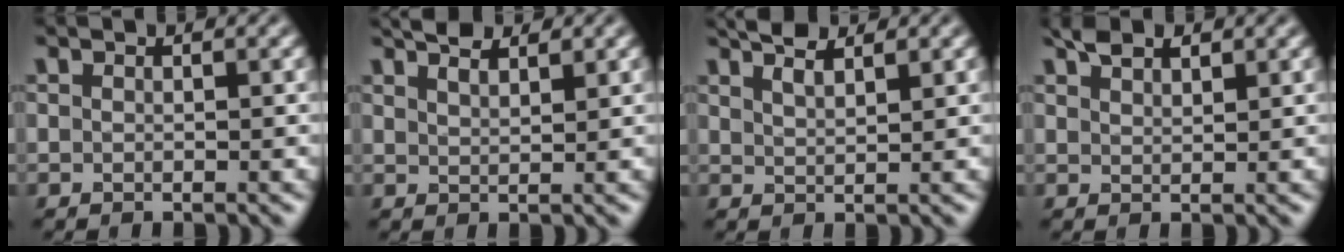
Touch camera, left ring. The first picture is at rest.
{"total": 3.5, "force": [2.8, 1.0, 1.7], "torque": [-0.015, 0.010, 0.032]}
{"total": 3.7, "force": [2.9, 1.1, 2.0], "torque": [-0.016, 0.013, 0.030]}
{"total": 2.2, "force": [1.8, 0.8, 1.0], "torque": [-0.016, 0.005, 0.034]}